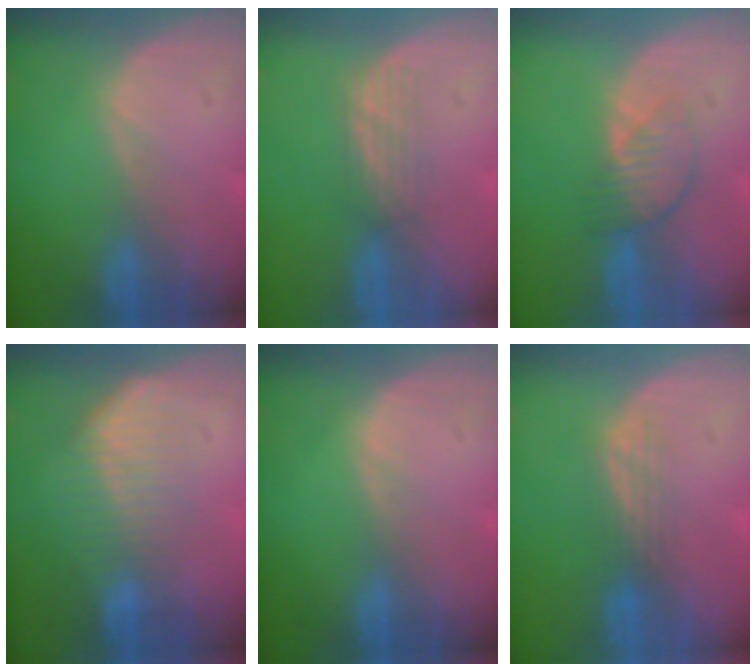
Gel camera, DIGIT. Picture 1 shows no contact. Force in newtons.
{"total": 2.9, "press": 2.6, "slide": 1.4}
{"total": 4.2, "press": 3.7, "slide": 1.9}
{"total": 6.8, "press": 6.1, "slide": 3.1}
{"total": 0.6, "press": 0.6, "slide": 0.1}
{"total": 2.9, "press": 2.5, "slide": 1.5}